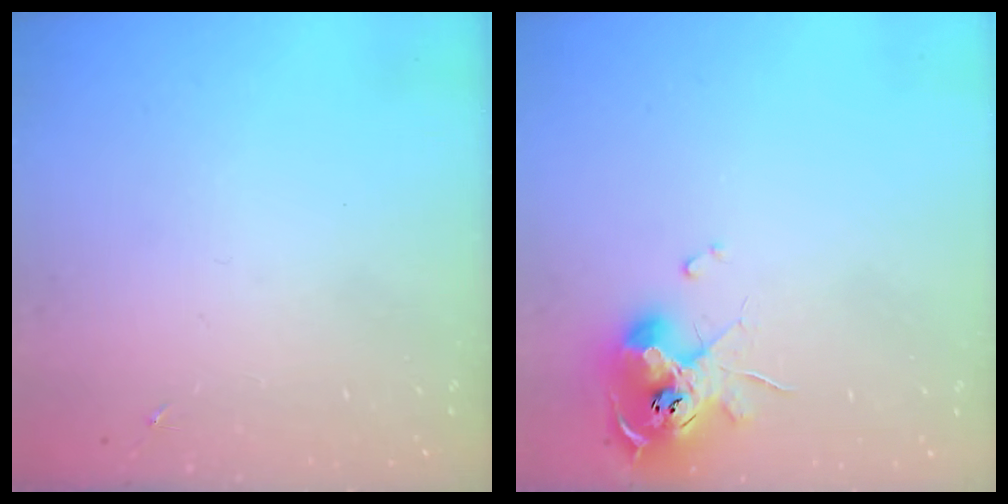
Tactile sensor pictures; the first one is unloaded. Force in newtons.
{"total": 13.1, "press": 13.0, "slide": 1.8}